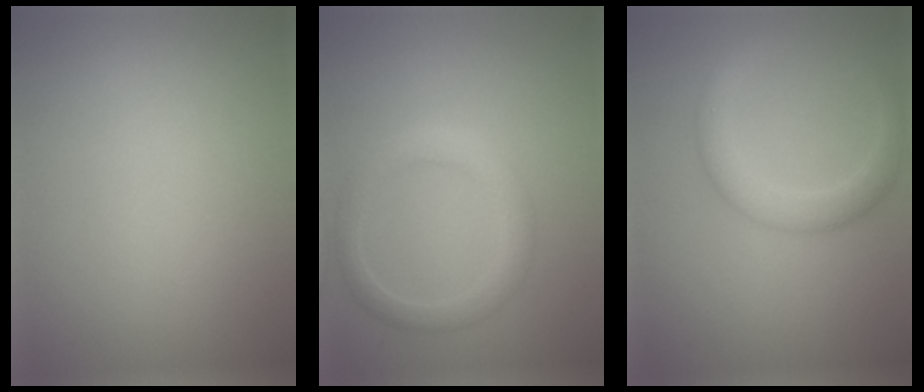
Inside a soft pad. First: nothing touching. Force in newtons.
{"total": 2.7, "press": 2.7, "slide": 0.1}
{"total": 3.4, "press": 3.4, "slide": 0.1}